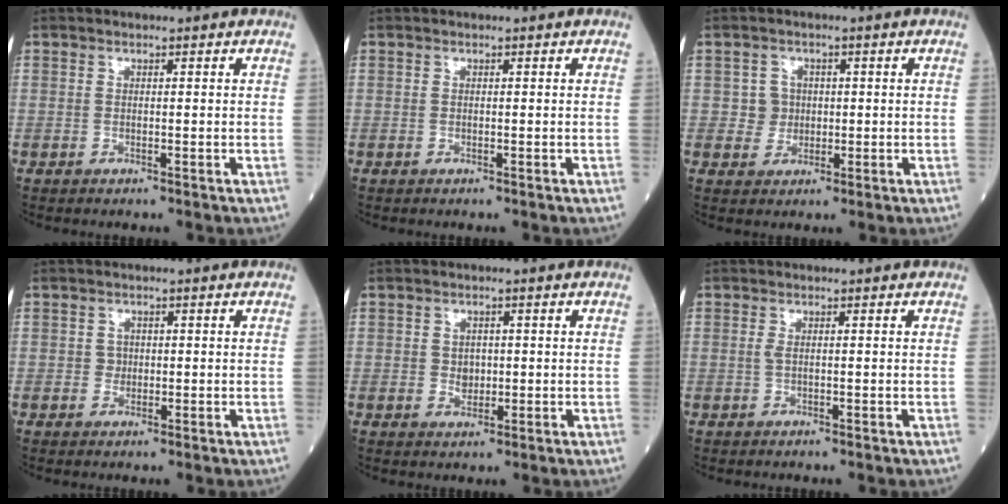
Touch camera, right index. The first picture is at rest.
{"total": 0.0}
{"total": 2.9, "force": [0.2, 2.9, 0.1], "torque": [0.007, 0.007, 0.003]}
{"total": 1.2, "force": [-0.1, 1.1, 0.2], "torque": [-0.002, 0.003, 0.000]}
{"total": 2.0, "force": [0.0, 1.7, 1.1], "torque": [-0.016, 0.001, 0.003]}
{"total": 0.5, "force": [-0.1, 0.1, 0.5], "torque": [-0.011, 0.001, -0.003]}